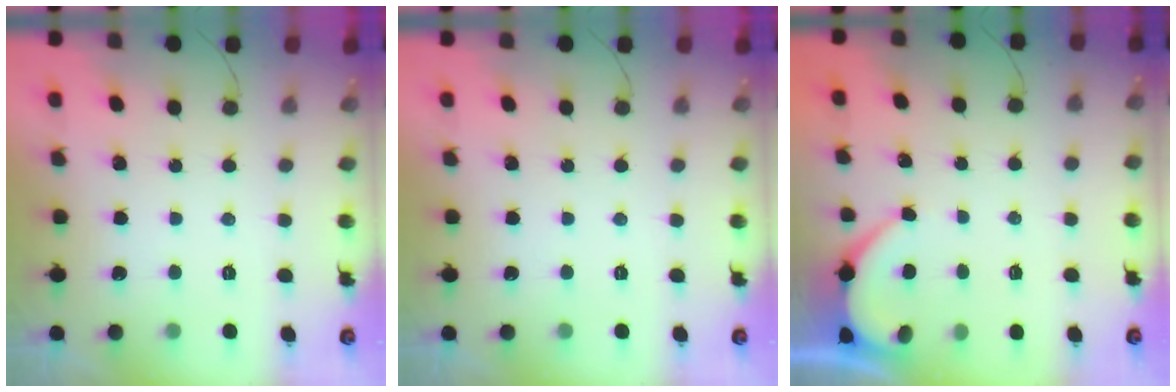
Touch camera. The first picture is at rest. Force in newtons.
{"total": 0.0}
{"total": 2.2, "press": 2.2, "slide": 0.2}